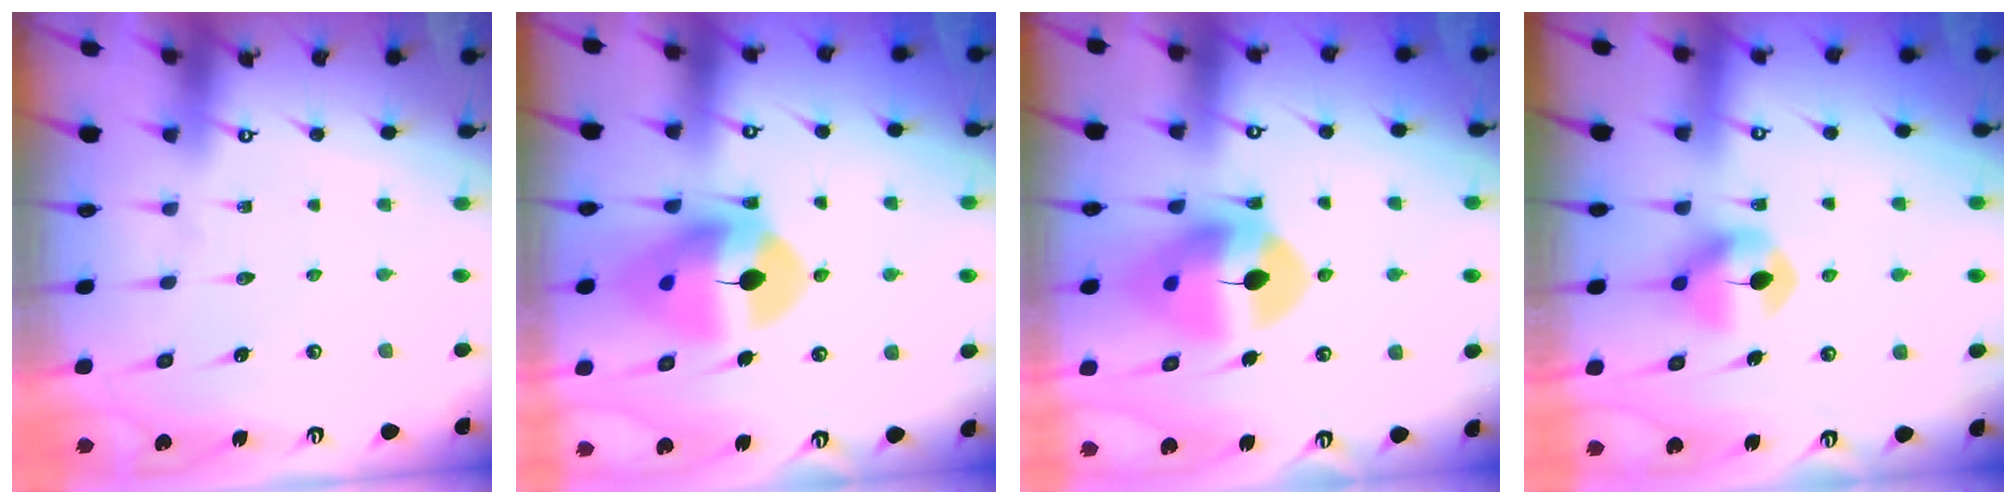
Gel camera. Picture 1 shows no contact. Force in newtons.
{"total": 14.5, "press": 14.3, "slide": 1.9}
{"total": 14.6, "press": 14.4, "slide": 2.0}
{"total": 8.1, "press": 8.1, "slide": 0.3}